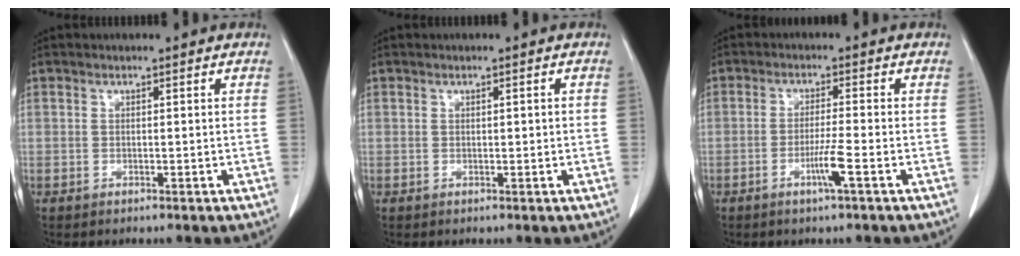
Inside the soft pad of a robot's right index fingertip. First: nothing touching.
{"total": 0.9, "force": [0.1, 0.2, 0.9], "torque": [-0.012, 0.002, 0.002]}
{"total": 4.0, "force": [-1.8, -0.6, 3.5], "torque": [-0.068, -0.008, -0.036]}